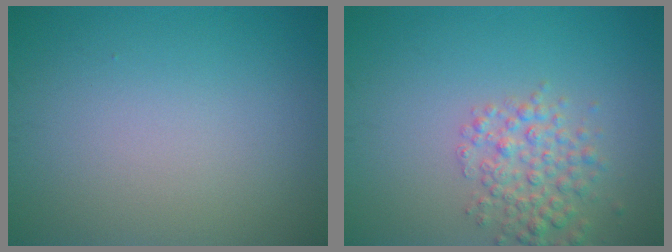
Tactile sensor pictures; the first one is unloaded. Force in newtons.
{"total": 3.4, "press": 3.4, "slide": 0.1}